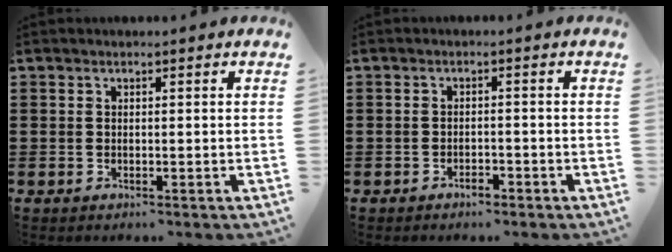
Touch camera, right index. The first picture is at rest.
{"total": 1.6, "force": [-1.5, 0.4, 0.5], "torque": [-0.015, -0.003, -0.029]}